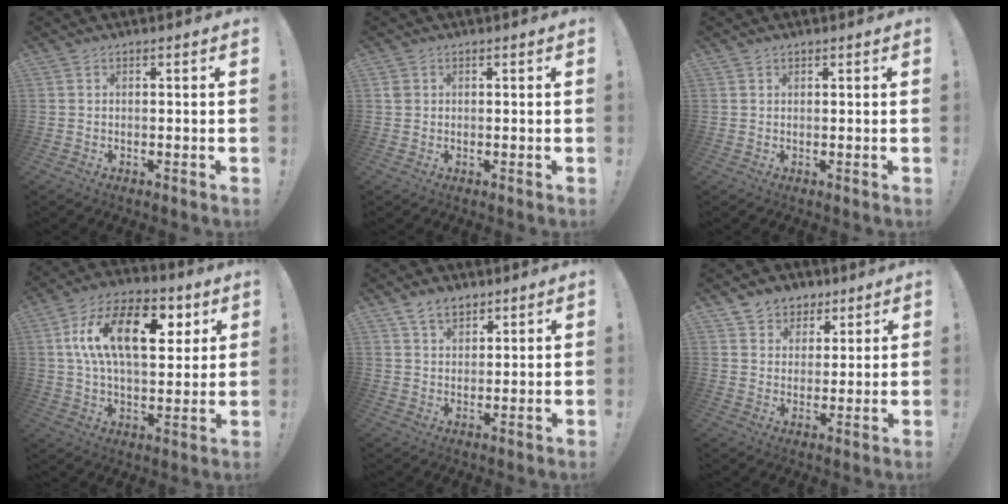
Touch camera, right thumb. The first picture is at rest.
{"total": 1.6, "force": [0.7, 1.3, 0.5], "torque": [-0.009, 0.002, 0.014]}
{"total": 0.7, "force": [0.6, 0.3, 0.1], "torque": [-0.001, 0.000, 0.013]}
{"total": 20.1, "force": [6.4, 11.0, 15.5], "torque": [-0.251, -0.005, 0.106]}
{"total": 6.5, "force": [4.6, 3.8, 2.6], "torque": [-0.050, -0.014, 0.088]}
{"total": 6.6, "force": [3.8, 5.4, 0.3], "torque": [-0.003, -0.033, 0.076]}